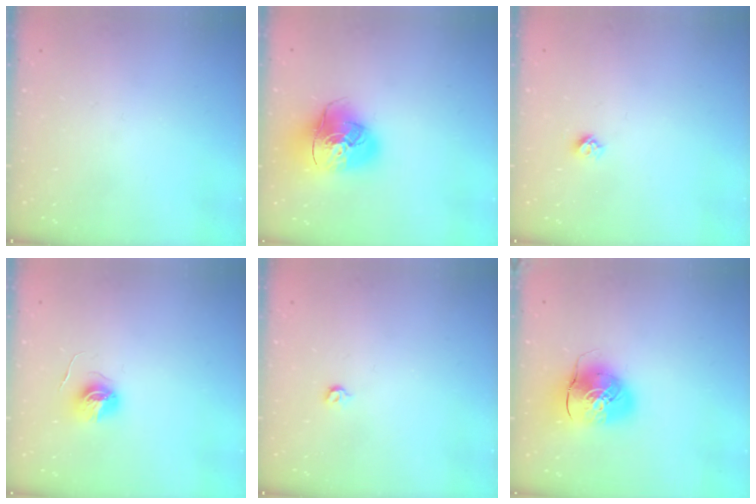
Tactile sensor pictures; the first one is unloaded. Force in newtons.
{"total": 17.7, "press": 17.5, "slide": 2.5}
{"total": 4.3, "press": 4.2, "slide": 0.6}
{"total": 5.9, "press": 5.9, "slide": 0.4}
{"total": 3.6, "press": 3.6, "slide": 0.8}
{"total": 10.8, "press": 10.6, "slide": 2.0}